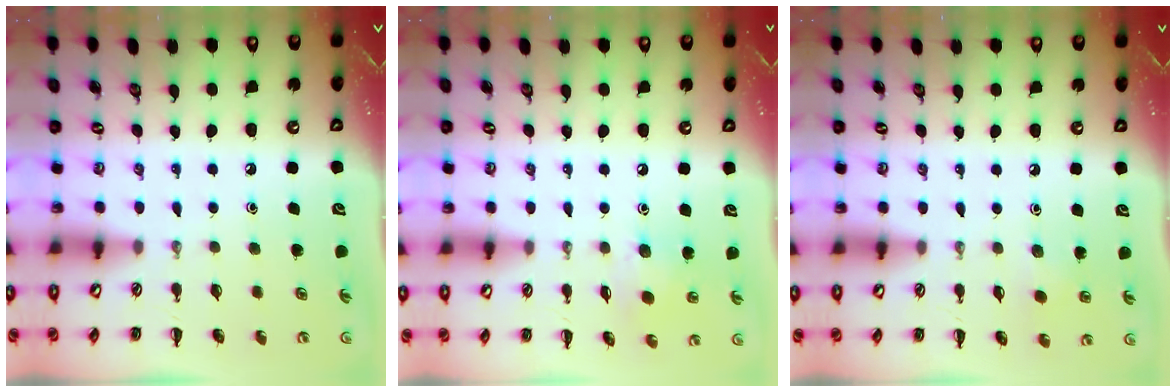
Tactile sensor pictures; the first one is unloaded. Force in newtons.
{"total": 5.0, "press": 5.0, "slide": 0.7}
{"total": 1.8, "press": 1.7, "slide": 0.6}